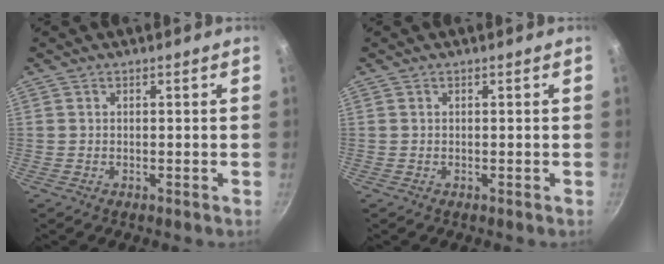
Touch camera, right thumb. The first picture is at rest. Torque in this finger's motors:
{"motor_torque": [-0.29, 0.03, 0.00, 0.00, -0.02]}